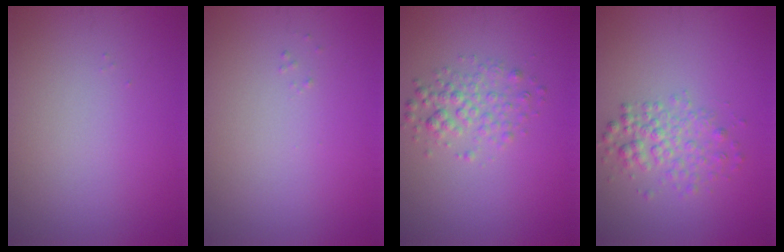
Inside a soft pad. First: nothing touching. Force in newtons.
{"total": 0.0}
{"total": 2.5, "press": 2.5, "slide": 0.1}
{"total": 2.8, "press": 2.8, "slide": 0.1}